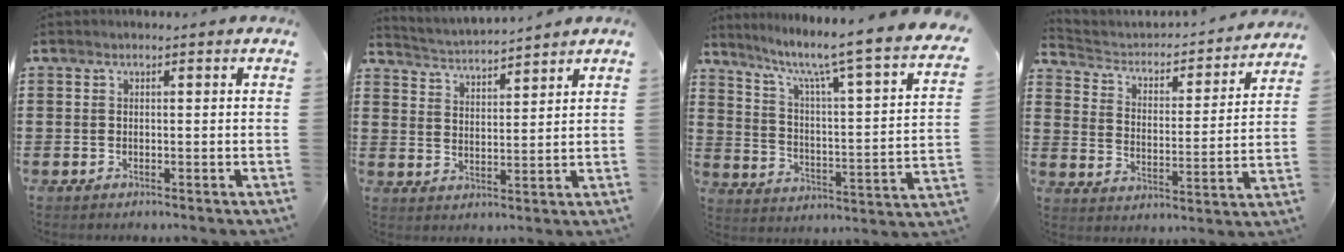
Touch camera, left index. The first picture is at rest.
{"total": 3.3, "force": [3.2, -0.4, 0.0], "torque": [-0.015, -0.021, 0.054]}
{"total": 6.5, "force": [4.9, -0.5, 4.2], "torque": [-0.104, -0.052, 0.066]}
{"total": 2.5, "force": [2.1, 1.3, 0.5], "torque": [-0.031, -0.022, 0.024]}